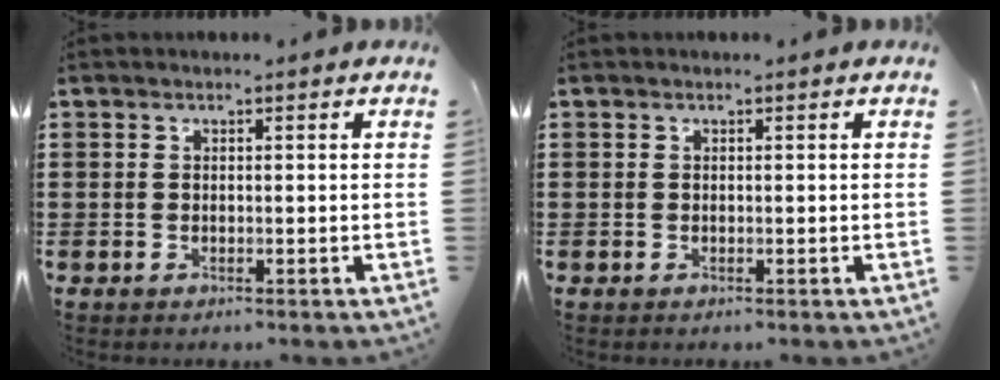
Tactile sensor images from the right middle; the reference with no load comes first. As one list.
[{"total": 0.0}]